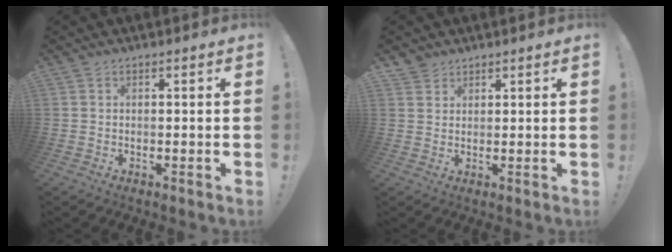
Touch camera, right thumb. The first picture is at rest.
{"total": 2.8, "force": [2.4, 1.4, 0.3], "torque": [-0.001, -0.015, 0.044]}